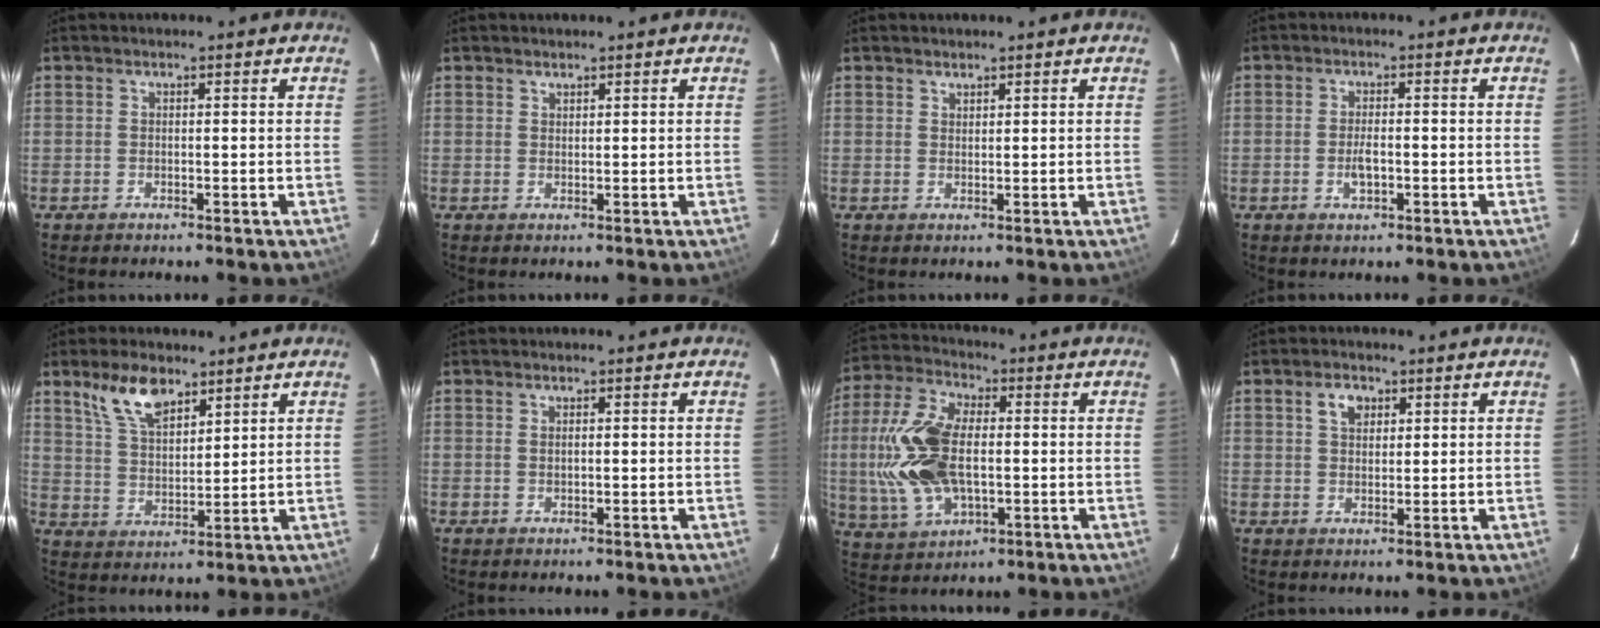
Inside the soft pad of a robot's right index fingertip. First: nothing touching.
{"total": 0.9, "force": [0.8, 0.4, 0.0], "torque": [-0.001, 0.001, 0.016]}
{"total": 1.1, "force": [1.0, 0.5, 0.1], "torque": [-0.001, 0.002, 0.019]}
{"total": 3.2, "force": [-1.0, 1.3, 2.7], "torque": [-0.054, -0.001, -0.016]}
{"total": 9.3, "force": [6.2, 4.2, 5.5], "torque": [-0.102, 0.013, 0.125]}
{"total": 0.8, "force": [0.3, 0.5, 0.6], "torque": [-0.012, 0.001, 0.005]}
{"total": 18.2, "force": [-0.4, 10.5, 14.8], "torque": [-0.331, 0.010, 0.003]}
{"total": 3.6, "force": [1.7, 2.4, 2.1], "torque": [-0.034, 0.010, 0.031]}